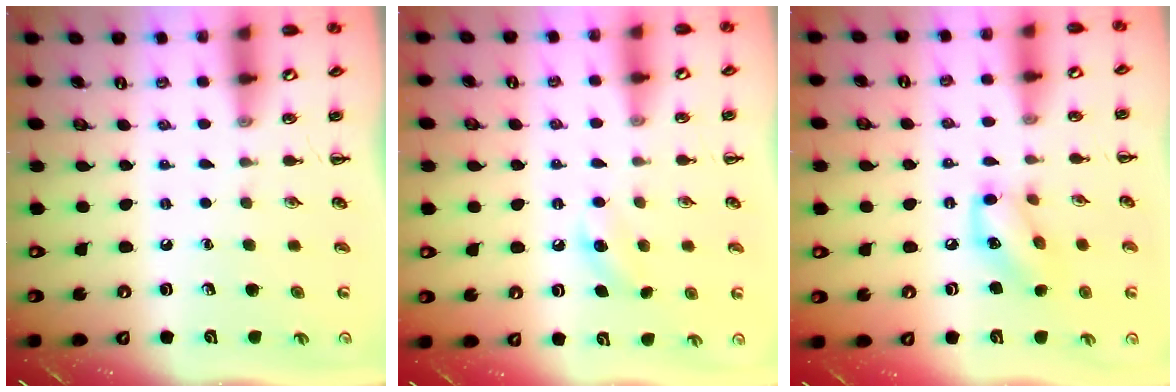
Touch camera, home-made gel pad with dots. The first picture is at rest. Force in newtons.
{"total": 5.4, "press": 5.2, "slide": 1.2}
{"total": 10.5, "press": 10.5, "slide": 0.3}